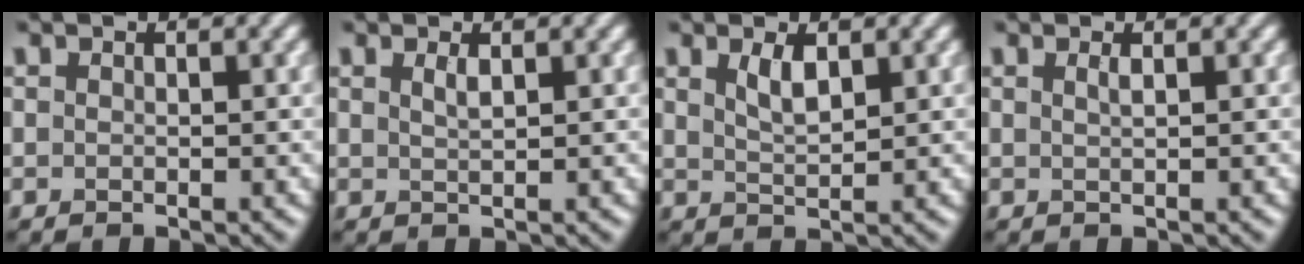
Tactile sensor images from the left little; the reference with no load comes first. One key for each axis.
{"total": 1.1, "fx": 0.6, "fy": 0.3, "fz": 0.9, "tx": -0.014, "ty": 0.002, "tz": 0.010}
{"total": 2.1, "fx": 1.2, "fy": 0.7, "fz": 1.6, "tx": -0.033, "ty": -0.002, "tz": 0.024}
{"total": 0.9, "fx": 0.4, "fy": 0.3, "fz": 0.7, "tx": -0.008, "ty": 0.002, "tz": 0.005}